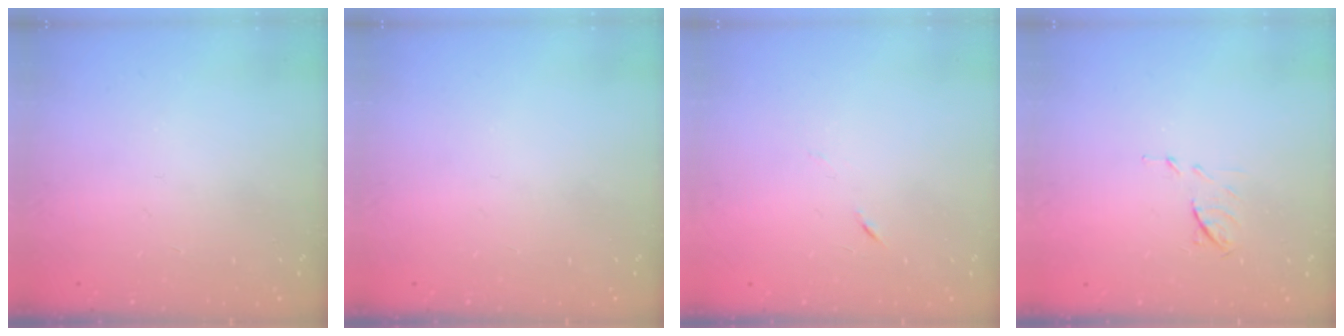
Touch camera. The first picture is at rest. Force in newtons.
{"total": 0.0}
{"total": 3.7, "press": 3.6, "slide": 0.9}
{"total": 6.2, "press": 6.2, "slide": 0.9}